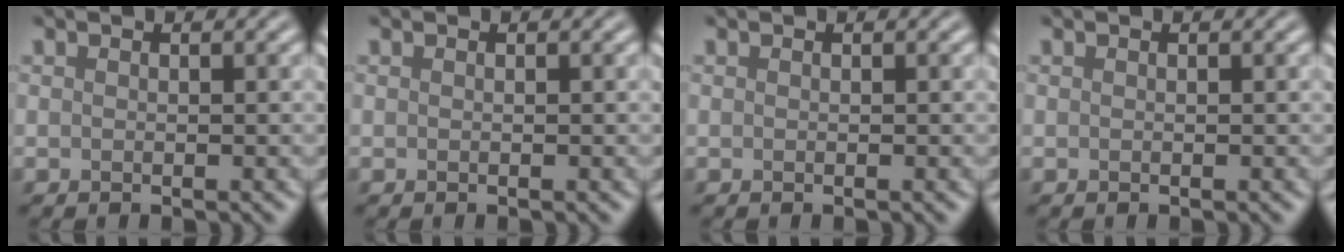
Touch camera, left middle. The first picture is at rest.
{"total": 0.0}
{"total": 0.0}
{"total": 0.0}